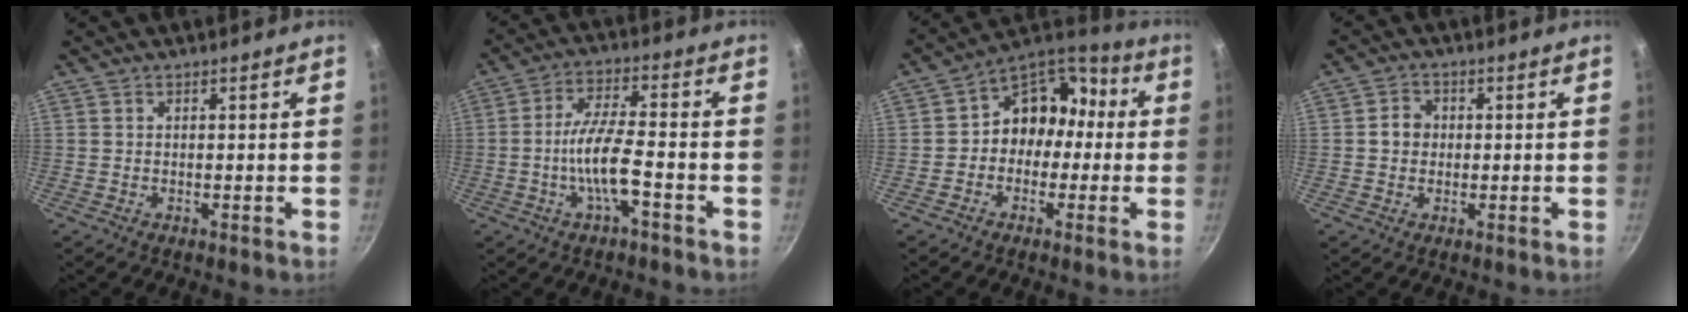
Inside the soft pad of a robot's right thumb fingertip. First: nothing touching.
{"total": 8.6, "force": [-3.2, 2.0, 7.7], "torque": [-0.152, 0.027, -0.066]}
{"total": 12.0, "force": [-0.9, 10.1, 6.5], "torque": [-0.037, 0.054, -0.034]}
{"total": 3.6, "force": [0.1, 3.2, 1.6], "torque": [-0.006, 0.007, -0.003]}